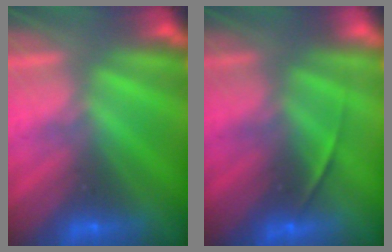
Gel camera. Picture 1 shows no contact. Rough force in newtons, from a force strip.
{"total": 1.9}